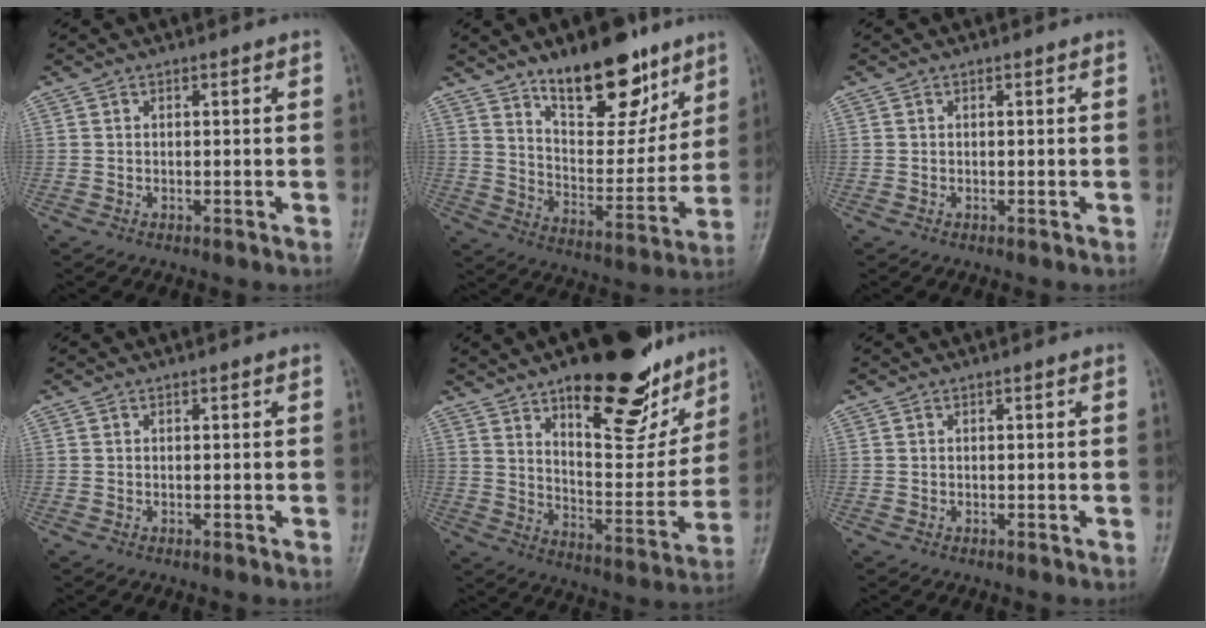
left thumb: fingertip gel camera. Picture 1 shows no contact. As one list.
[{"total": 18.2, "force": [12.2, 8.1, 10.9], "torque": [-0.105, -0.084, 0.202]}, {"total": 0.0}, {"total": 0.0}, {"total": 22.8, "force": [14.3, 9.1, 15.2], "torque": [-0.161, -0.070, 0.218]}, {"total": 0.0}]